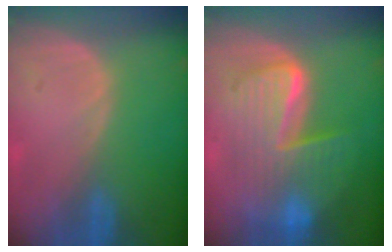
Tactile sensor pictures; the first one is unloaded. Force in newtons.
{"total": 10.3, "press": 10.3, "slide": 0.9}